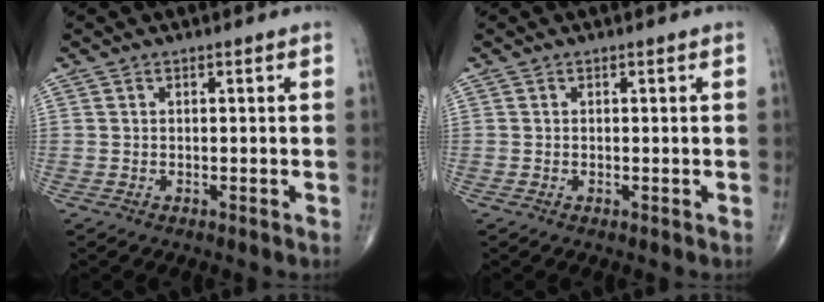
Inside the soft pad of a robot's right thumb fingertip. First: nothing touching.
{"total": 0.0}